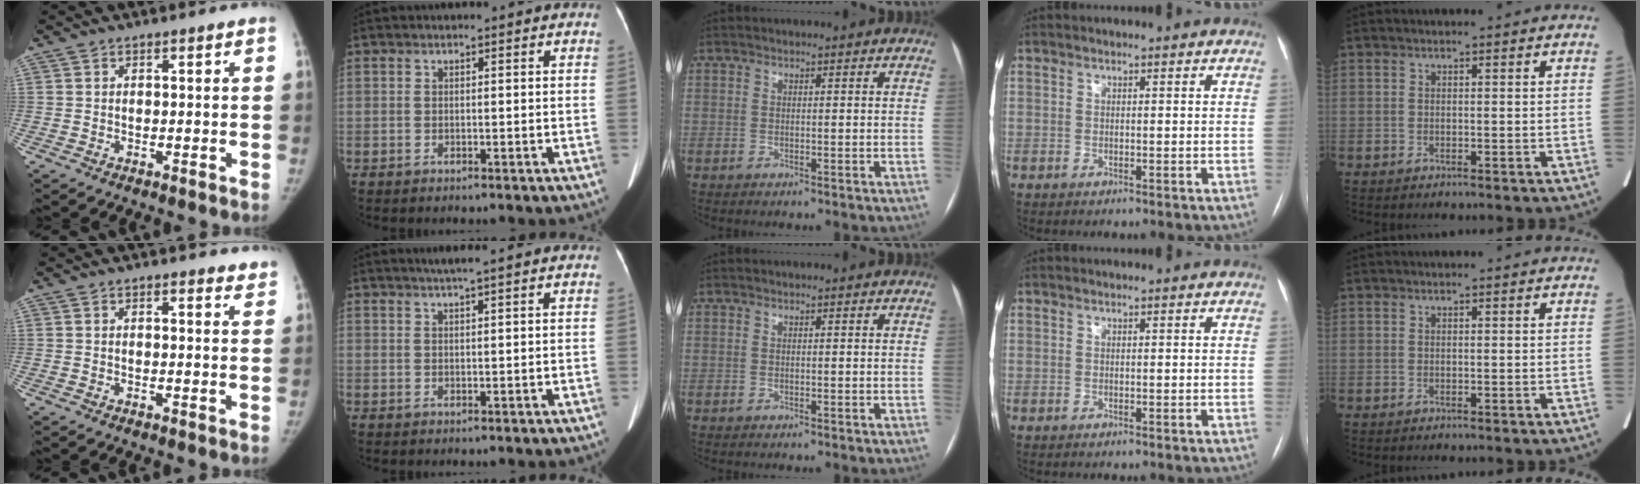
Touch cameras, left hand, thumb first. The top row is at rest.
{"thumb": {"total": 3.3, "force": [2.9, 1.0, 1.2], "torque": [0.006, -0.011, 0.025]}, "index": {"total": 2.3, "force": [1.7, -0.6, 1.5], "torque": [-0.027, 0.006, 0.030]}}